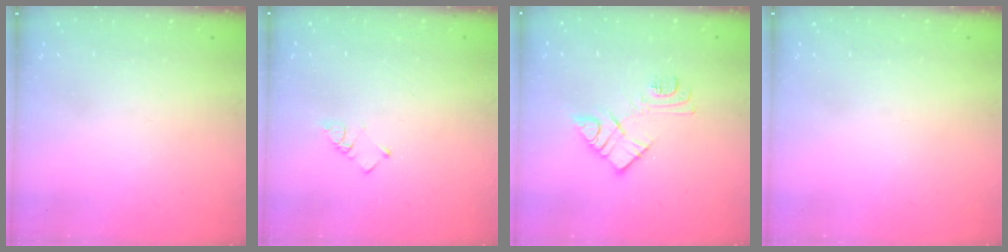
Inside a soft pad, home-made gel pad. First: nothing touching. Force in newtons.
{"total": 1.9, "press": 1.9, "slide": 0.3}
{"total": 11.0, "press": 11.0, "slide": 0.6}
{"total": 0.0}